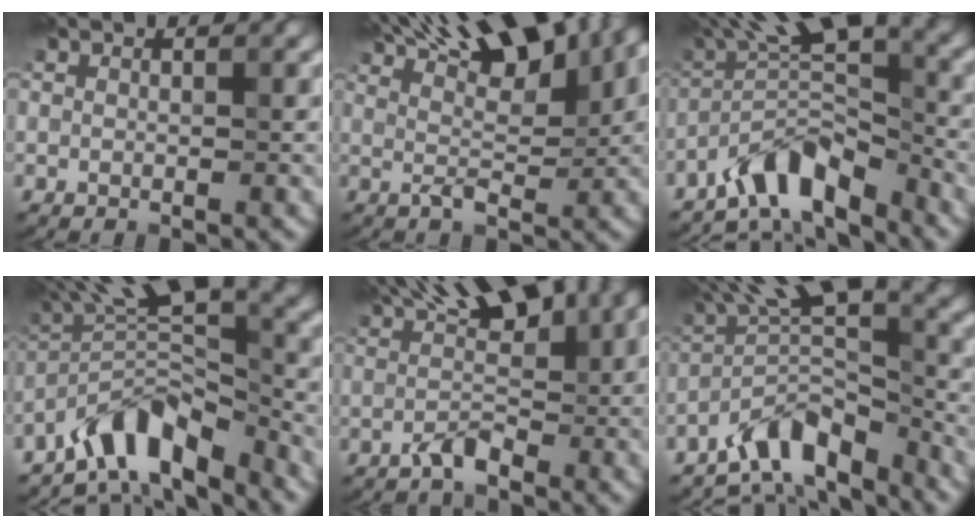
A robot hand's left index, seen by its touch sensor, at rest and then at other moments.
{"total": 10.9, "force": [6.0, 3.6, 8.4], "torque": [-0.120, 0.034, 0.074]}
{"total": 8.2, "force": [-5.3, 2.4, 5.7], "torque": [-0.090, 0.017, -0.109]}
{"total": 9.0, "force": [-5.8, 2.6, 6.4], "torque": [-0.095, 0.019, -0.119]}
{"total": 6.9, "force": [0.0, 2.8, 6.3], "torque": [-0.095, 0.021, -0.013]}
{"total": 8.9, "force": [-5.5, 3.1, 6.3], "torque": [-0.087, 0.020, -0.116]}